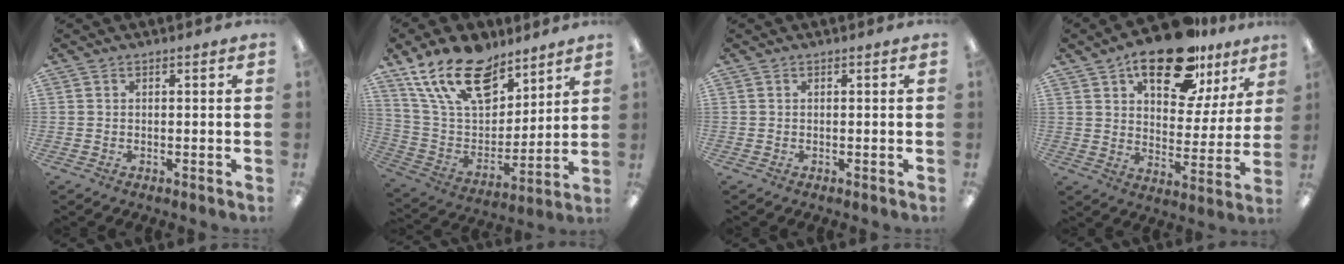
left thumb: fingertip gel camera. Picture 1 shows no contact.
{"total": 20.5, "force": [13.5, 10.7, 11.0], "torque": [-0.204, -0.066, 0.249]}
{"total": 0.0}
{"total": 20.4, "force": [13.7, 9.3, 11.9], "torque": [-0.172, -0.071, 0.228]}